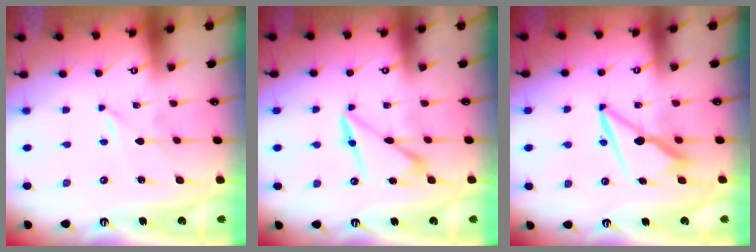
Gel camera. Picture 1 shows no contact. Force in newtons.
{"total": 9.6, "press": 9.5, "slide": 0.5}
{"total": 7.5, "press": 7.4, "slide": 1.2}